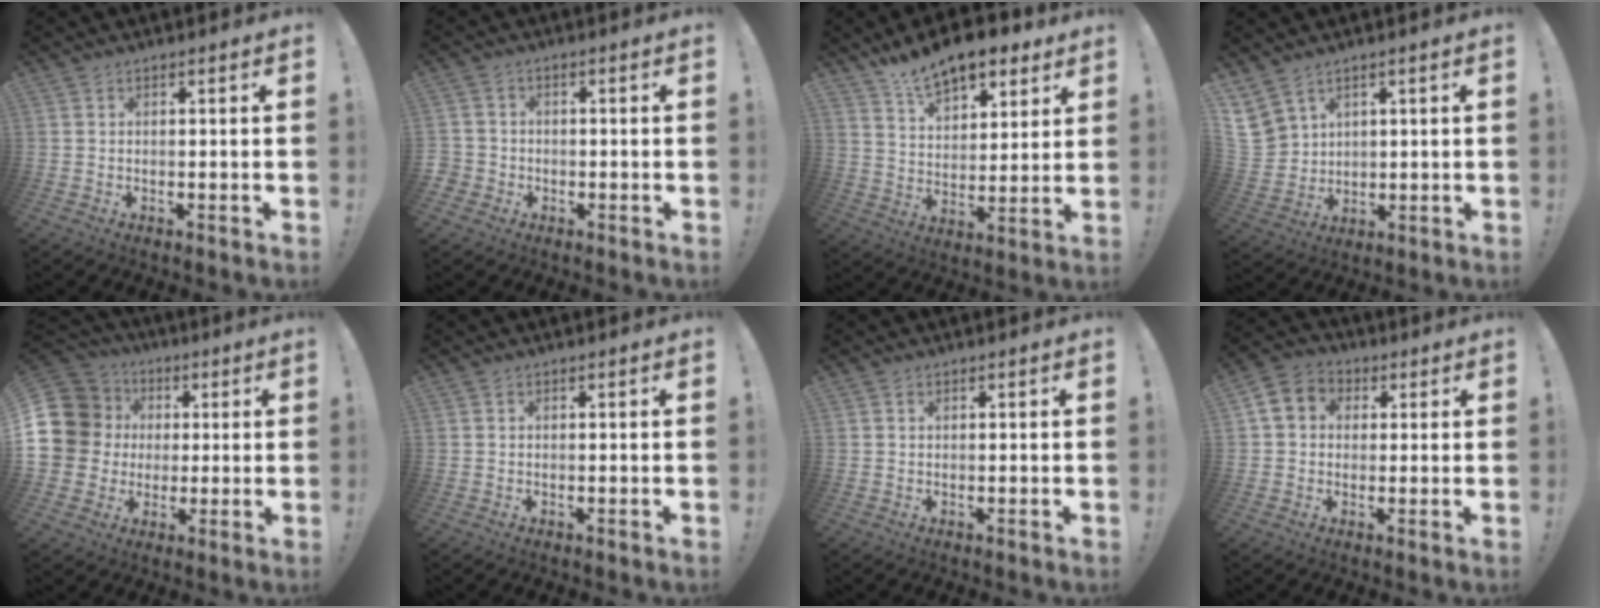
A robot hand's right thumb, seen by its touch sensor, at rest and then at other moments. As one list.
[{"total": 3.4, "force": [-1.5, 2.9, 1.1], "torque": [-0.027, 0.010, -0.026]}, {"total": 13.4, "force": [10.4, 6.1, 5.9], "torque": [-0.093, -0.074, 0.188]}, {"total": 8.0, "force": [5.5, 5.3, 2.3], "torque": [-0.043, -0.029, 0.116]}, {"total": 15.3, "force": [2.7, 13.9, 5.7], "torque": [-0.107, -0.002, 0.074]}, {"total": 0.0}, {"total": 0.6, "force": [0.4, 0.4, 0.2], "torque": [0.002, -0.002, 0.006]}, {"total": 7.3, "force": [1.0, 6.5, 3.1], "torque": [-0.041, 0.009, 0.025]}]